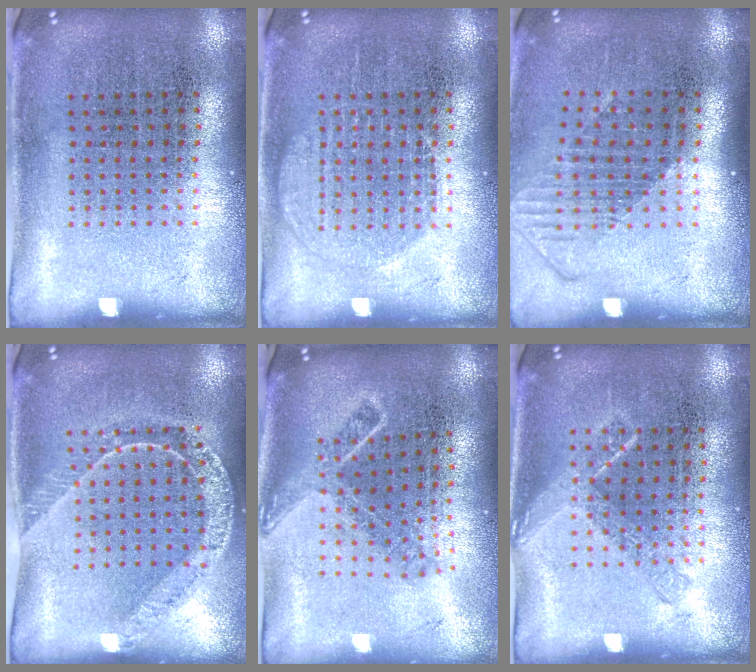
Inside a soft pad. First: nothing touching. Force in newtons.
{"total": 1.9, "press": 1.8, "slide": 0.4}
{"total": 1.4, "press": 1.1, "slide": 0.9}
{"total": 1.6, "press": 1.5, "slide": 0.5}
{"total": 1.7, "press": 1.3, "slide": 1.1}
{"total": 1.1, "press": 1.0, "slide": 0.2}